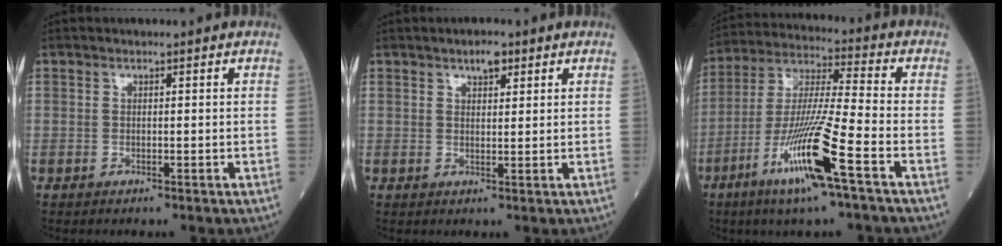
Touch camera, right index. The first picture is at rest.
{"total": 2.5, "force": [1.6, 1.0, 1.7], "torque": [-0.028, 0.002, 0.025]}
{"total": 14.4, "force": [-6.9, -0.3, 12.7], "torque": [-0.257, -0.019, -0.130]}